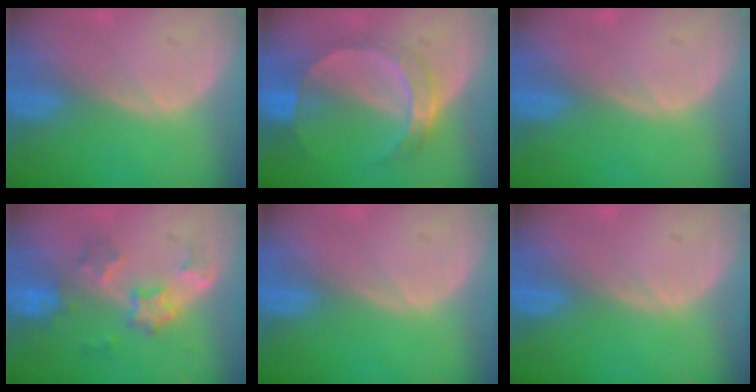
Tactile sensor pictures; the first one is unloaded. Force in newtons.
{"total": 7.2, "press": 6.4, "slide": 3.3}
{"total": 0.0}
{"total": 5.9, "press": 5.7, "slide": 1.8}
{"total": 0.0}
{"total": 0.0}